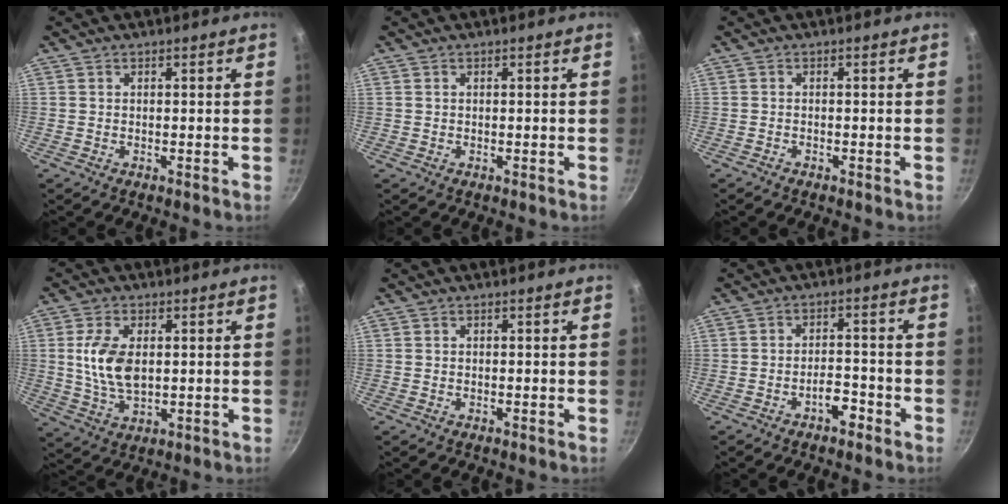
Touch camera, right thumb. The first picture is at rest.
{"total": 0.0}
{"total": 1.0, "force": [-1.0, 0.3, 0.3], "torque": [-0.020, 0.011, -0.022]}
{"total": 9.5, "force": [1.1, 5.4, 7.8], "torque": [-0.148, -0.008, 0.023]}
{"total": 0.0}
{"total": 4.1, "force": [-2.7, 1.8, 2.6], "torque": [-0.028, 0.028, -0.041]}